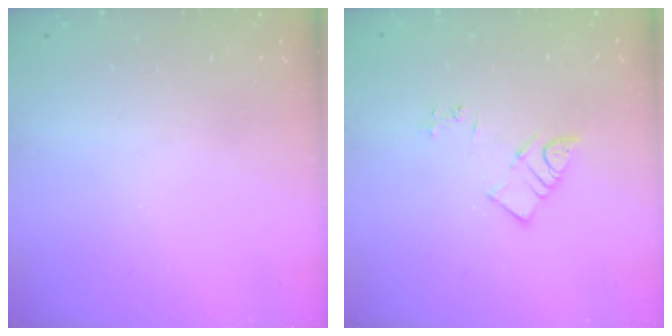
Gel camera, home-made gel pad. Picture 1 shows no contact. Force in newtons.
{"total": 6.0, "press": 6.0, "slide": 0.2}